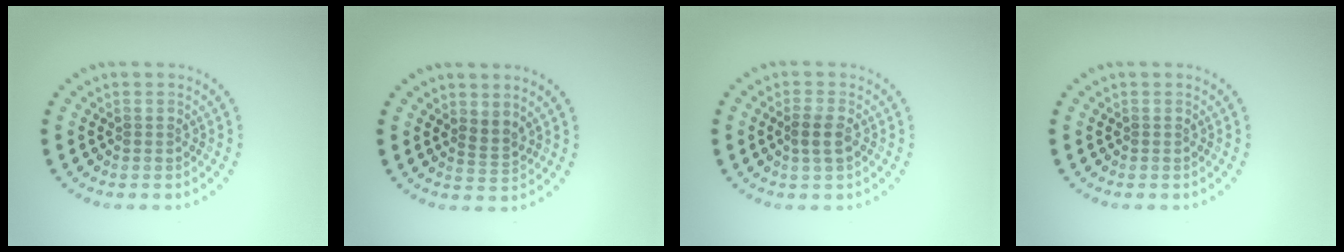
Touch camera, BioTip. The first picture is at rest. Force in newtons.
{"total": 1.6, "press": 1.2, "slide": 1.0}
{"total": 1.5, "press": 1.4, "slide": 0.6}
{"total": 0.0}